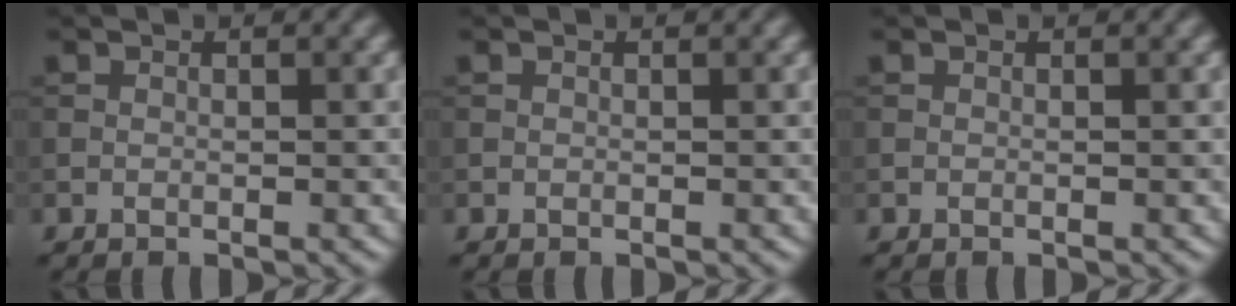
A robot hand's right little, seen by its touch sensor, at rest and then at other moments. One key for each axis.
{"total": 0.0}
{"total": 0.0}